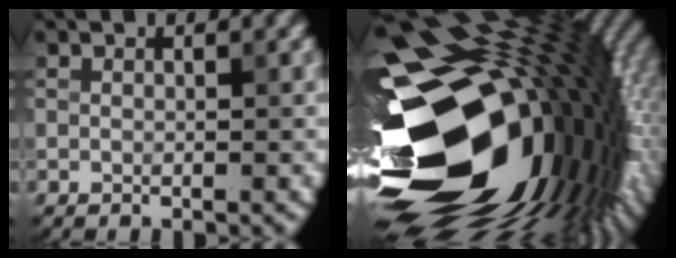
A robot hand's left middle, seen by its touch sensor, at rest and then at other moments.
{"total": 20.9, "force": [-2.9, 12.8, 16.3], "torque": [-0.278, -0.037, -0.056]}